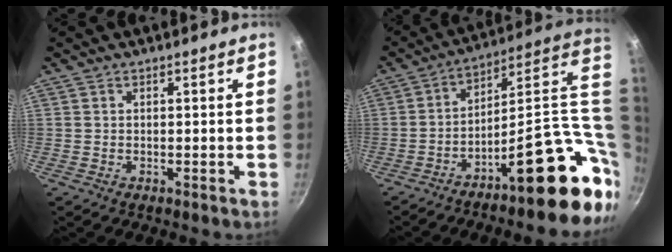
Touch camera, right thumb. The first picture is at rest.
{"total": 23.8, "force": [-3.2, 8.5, 22.0], "torque": [-0.260, 0.003, -0.041]}